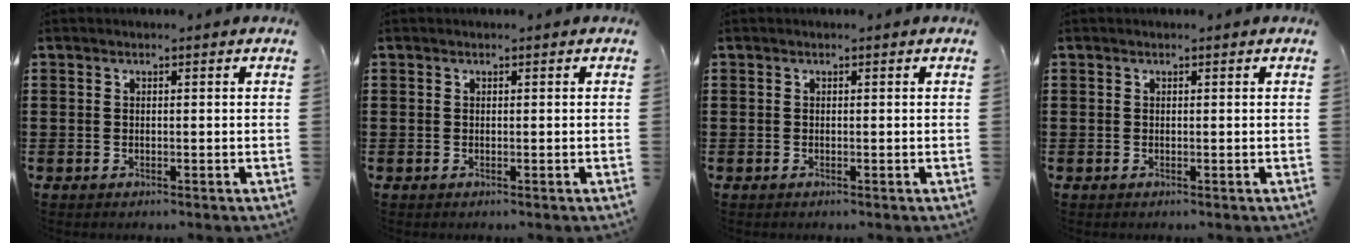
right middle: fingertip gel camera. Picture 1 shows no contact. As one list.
[{"total": 0.0}, {"total": 0.0}, {"total": 0.0}]